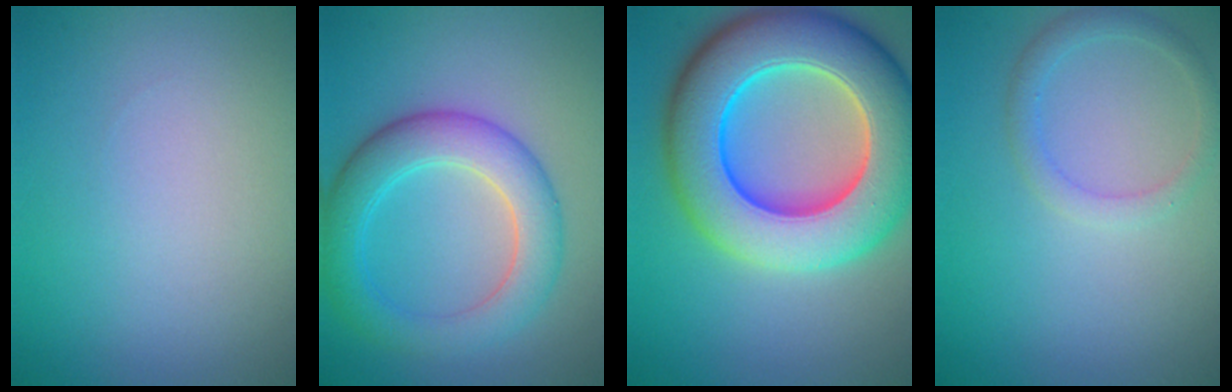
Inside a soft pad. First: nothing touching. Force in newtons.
{"total": 5.6, "press": 5.6, "slide": 0.4}
{"total": 13.2, "press": 13.1, "slide": 2.1}
{"total": 1.8, "press": 1.8, "slide": 0.1}